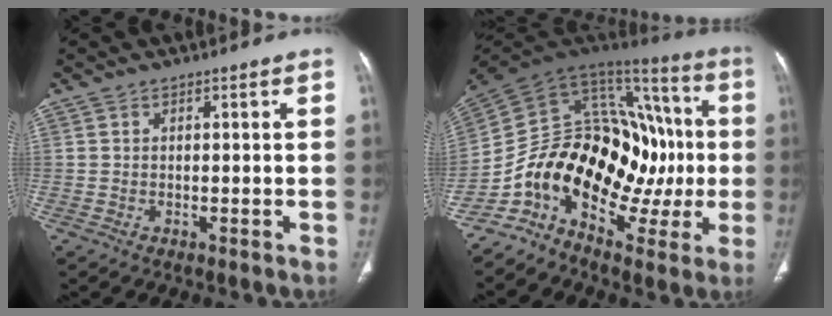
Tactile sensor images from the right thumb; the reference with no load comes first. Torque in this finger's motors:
{"motor_torque": [2.52, 2.49, 1.38, -1.39, 0.27]}